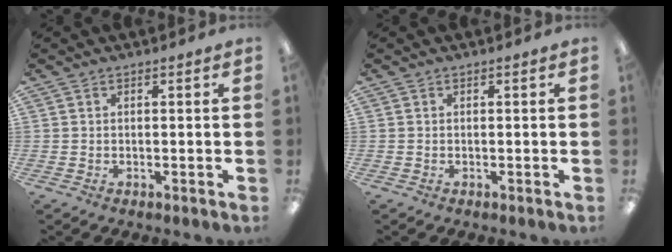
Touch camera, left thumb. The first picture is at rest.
{"total": 0.0}